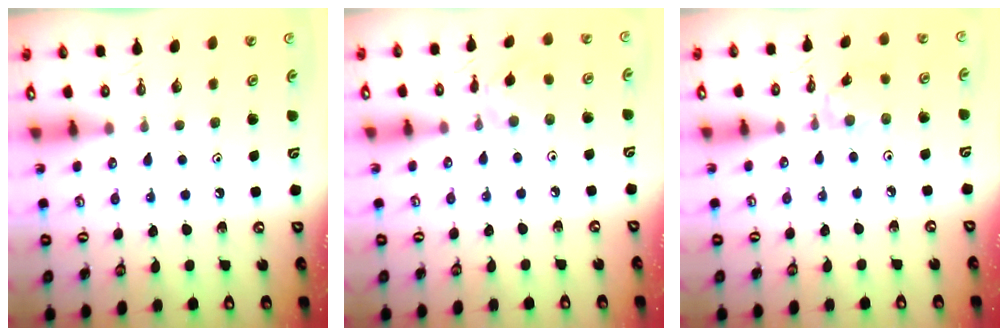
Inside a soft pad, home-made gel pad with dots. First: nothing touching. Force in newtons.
{"total": 2.9, "press": 2.9, "slide": 0.2}
{"total": 1.7, "press": 1.6, "slide": 0.4}